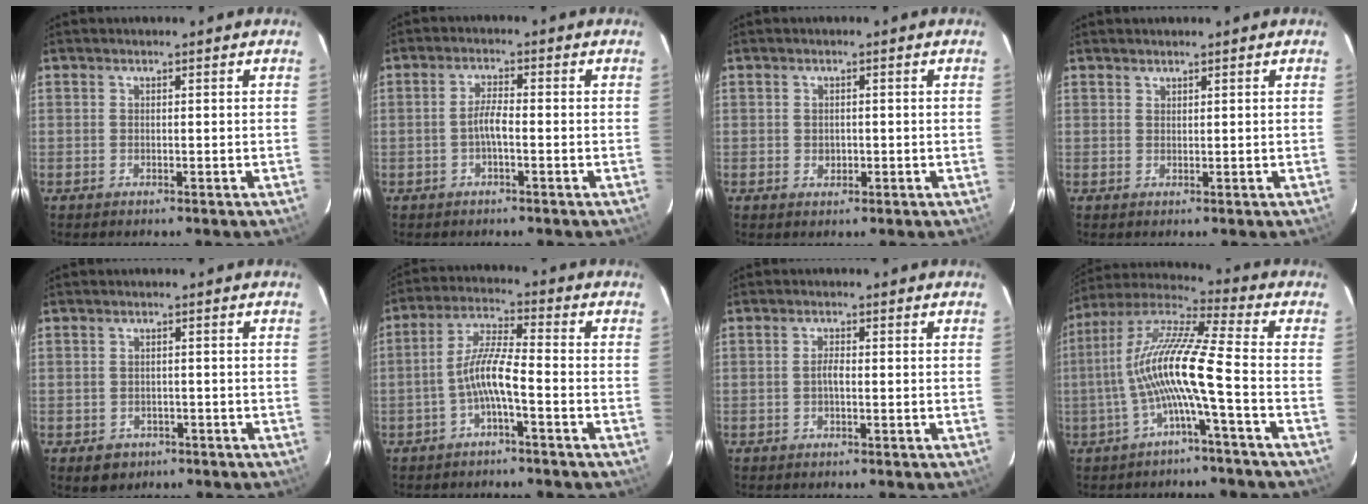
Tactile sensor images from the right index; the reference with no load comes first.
{"total": 2.9, "force": [-1.0, 0.5, 2.7], "torque": [-0.055, 0.006, -0.020]}
{"total": 1.6, "force": [-0.2, 1.4, 0.7], "torque": [-0.010, 0.002, -0.003]}
{"total": 0.7, "force": [0.7, 0.2, 0.0], "torque": [-0.001, 0.002, 0.014]}
{"total": 3.9, "force": [-1.9, 3.3, 1.1], "torque": [-0.026, 0.003, -0.018]}
{"total": 6.6, "force": [-2.8, 0.6, 5.9], "torque": [-0.132, 0.015, -0.053]}
{"total": 1.6, "force": [-0.3, 0.5, 1.5], "torque": [-0.029, 0.005, -0.008]}
{"total": 12.9, "force": [-3.4, -0.3, 12.5], "torque": [-0.242, 0.010, -0.067]}